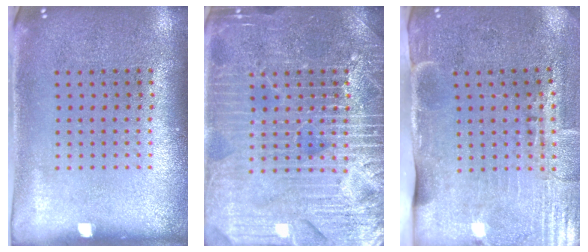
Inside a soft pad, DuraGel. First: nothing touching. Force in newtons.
{"total": 7.2, "press": 7.1, "slide": 0.9}
{"total": 4.5, "press": 3.7, "slide": 2.6}